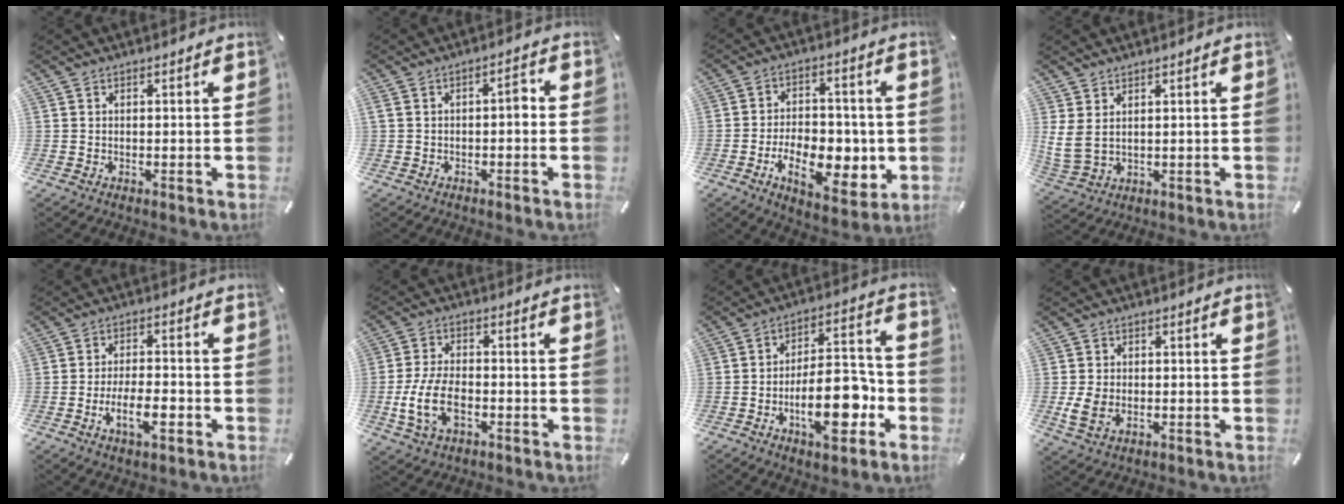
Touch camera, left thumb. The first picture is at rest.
{"total": 3.6, "force": [-0.9, 1.5, 3.2], "torque": [-0.058, 0.017, -0.020]}
{"total": 15.0, "force": [-4.2, 8.8, 11.4], "torque": [-0.184, 0.005, -0.067]}
{"total": 4.8, "force": [2.4, 2.4, 3.3], "torque": [-0.080, -0.012, 0.047]}
{"total": 8.8, "force": [-3.3, 3.5, 7.4], "torque": [-0.134, 0.010, -0.057]}
{"total": 10.3, "force": [-2.9, 6.4, 7.6], "torque": [-0.171, 0.002, -0.052]}
{"total": 16.1, "force": [-5.6, 7.4, 13.1], "torque": [-0.216, 0.012, -0.095]}
{"total": 4.8, "force": [-1.0, 3.4, 3.3], "torque": [-0.076, 0.002, -0.021]}